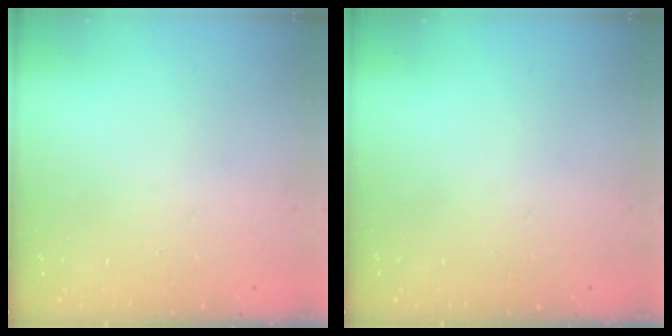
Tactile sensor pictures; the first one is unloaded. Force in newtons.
{"total": 0.0}